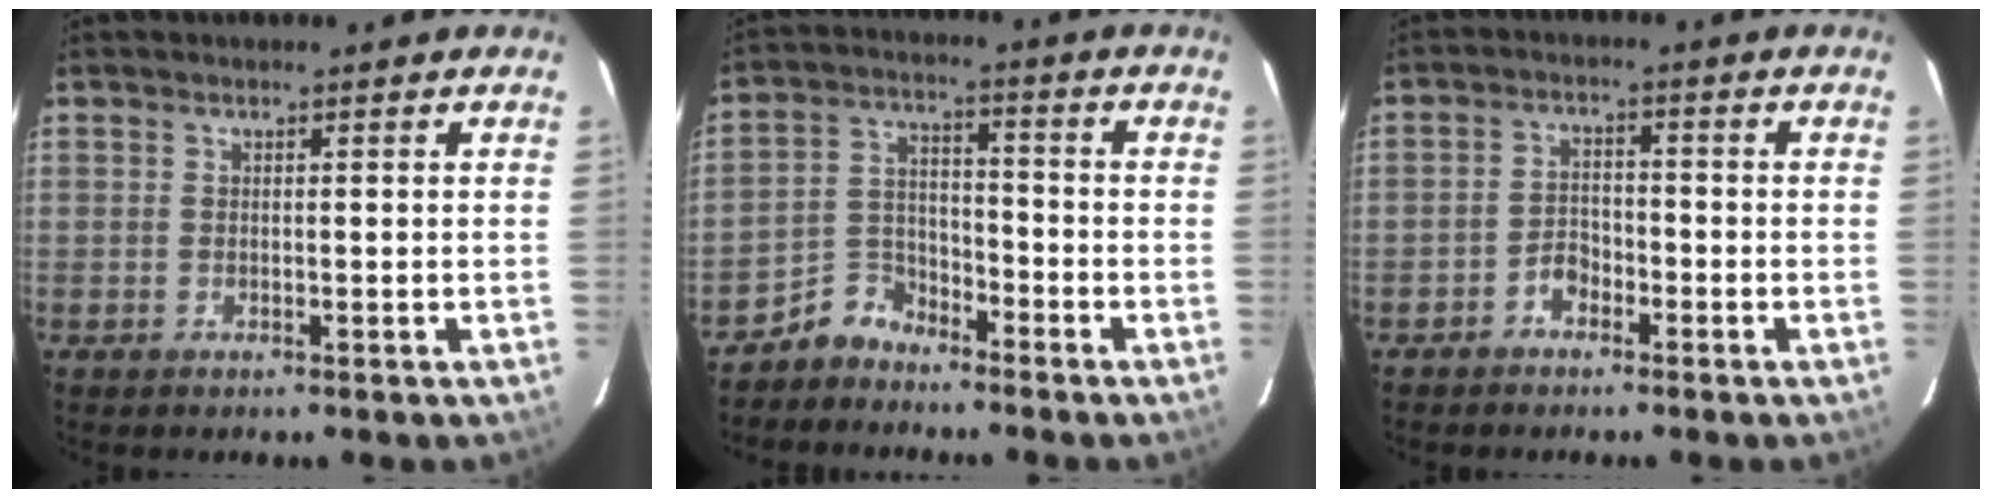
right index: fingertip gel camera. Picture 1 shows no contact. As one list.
[{"total": 5.8, "force": [-4.9, 3.1, 0.7], "torque": [-0.013, 0.029, -0.099]}, {"total": 3.3, "force": [-2.4, 2.0, 1.2], "torque": [-0.029, 0.011, -0.039]}]